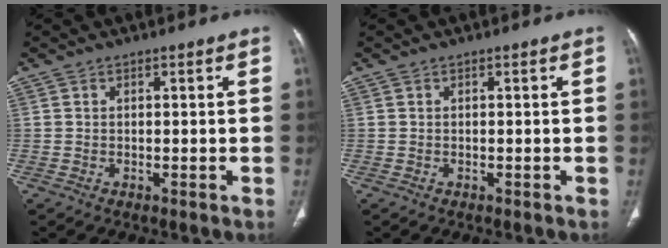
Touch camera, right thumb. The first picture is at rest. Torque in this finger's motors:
{"motor_torque": [0.00, 0.00, 0.00, 0.00, 0.01]}